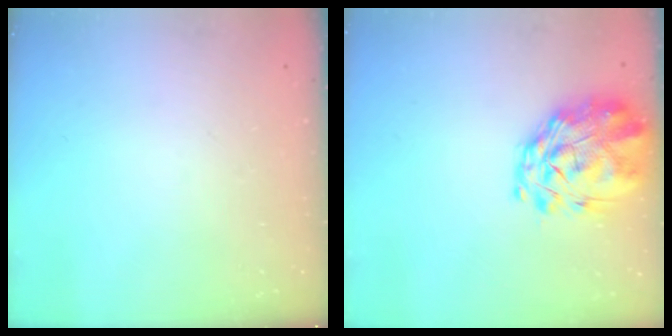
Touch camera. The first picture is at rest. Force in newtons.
{"total": 3.3, "press": 2.8, "slide": 1.8}